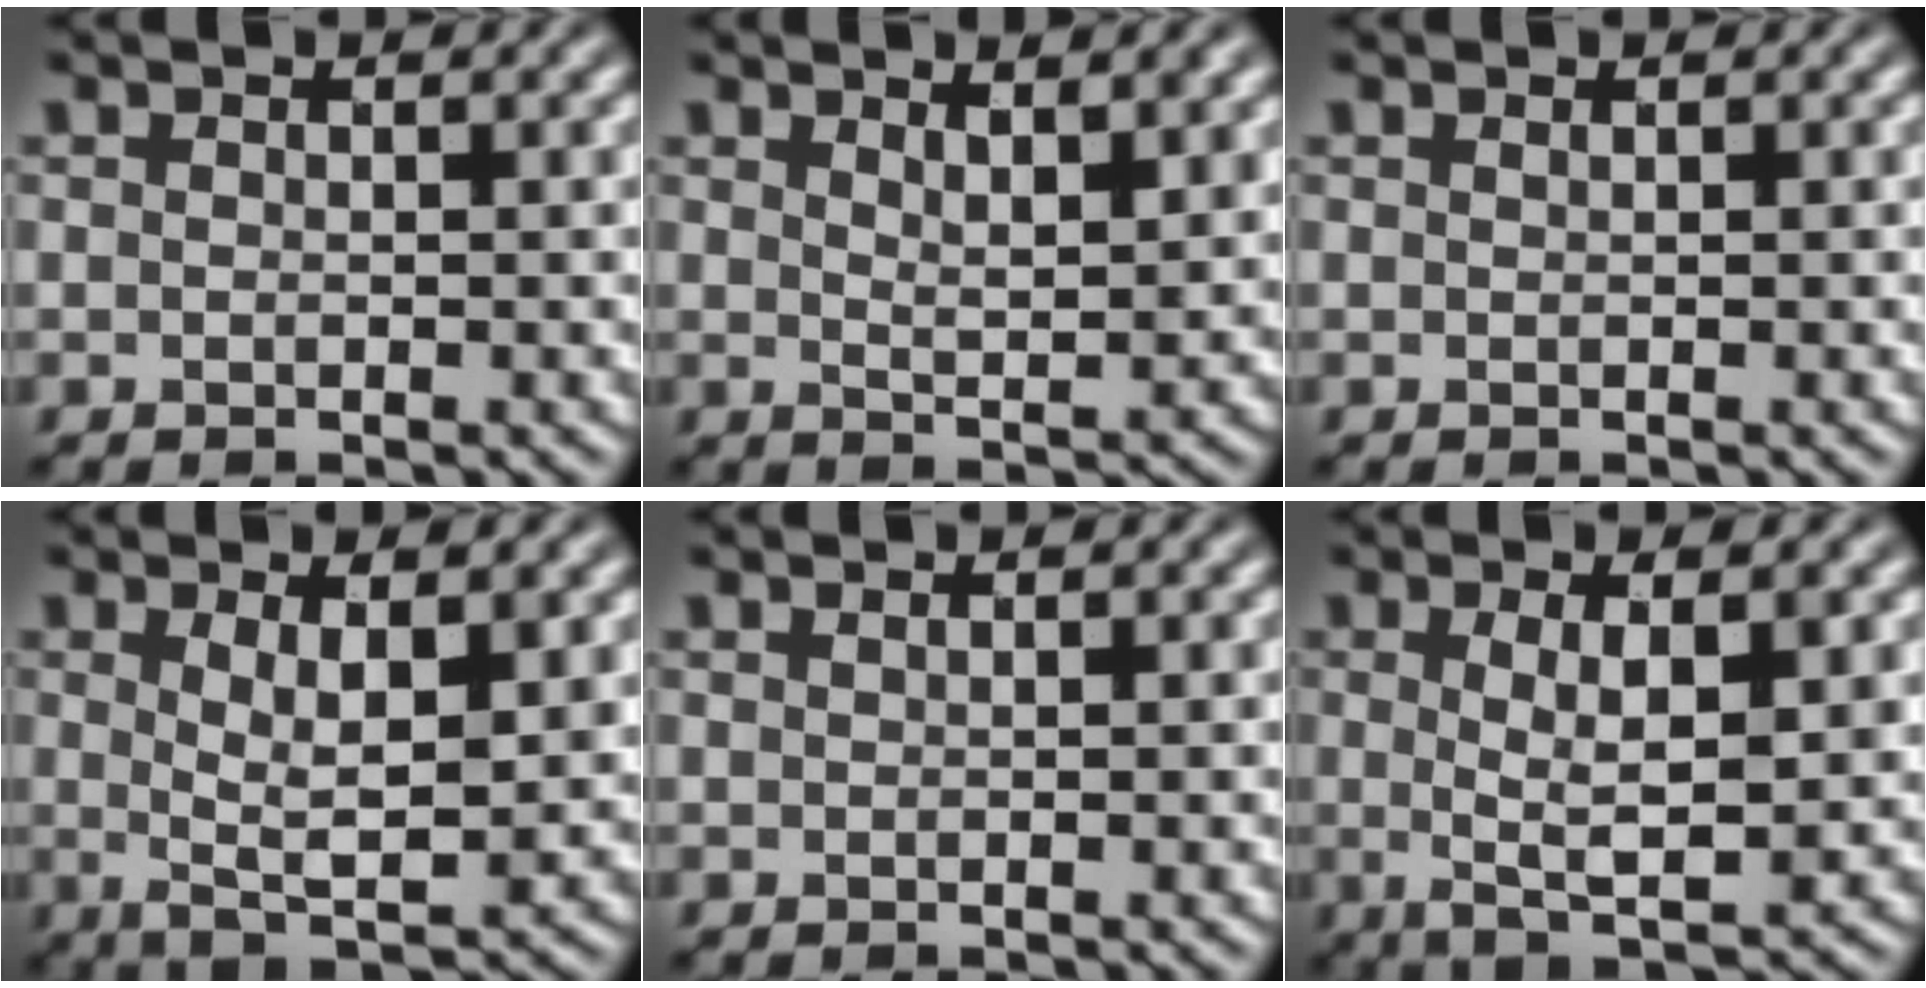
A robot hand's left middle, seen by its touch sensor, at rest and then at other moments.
{"total": 2.9, "force": [1.9, 0.6, 2.2], "torque": [-0.030, -0.008, 0.030]}
{"total": 0.0}
{"total": 4.7, "force": [0.7, 1.3, 4.4], "torque": [-0.079, -0.009, 0.013]}
{"total": 0.0}
{"total": 4.8, "force": [0.3, 1.1, 4.7], "torque": [-0.082, -0.006, 0.005]}